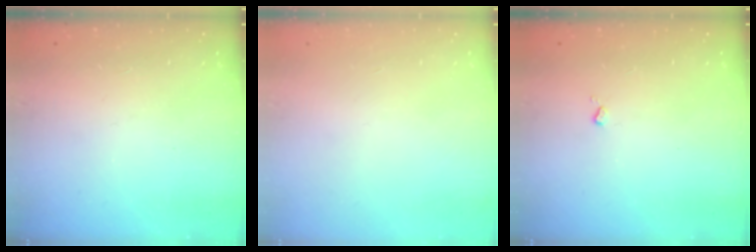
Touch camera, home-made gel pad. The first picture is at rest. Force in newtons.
{"total": 0.0}
{"total": 2.5, "press": 2.4, "slide": 0.5}